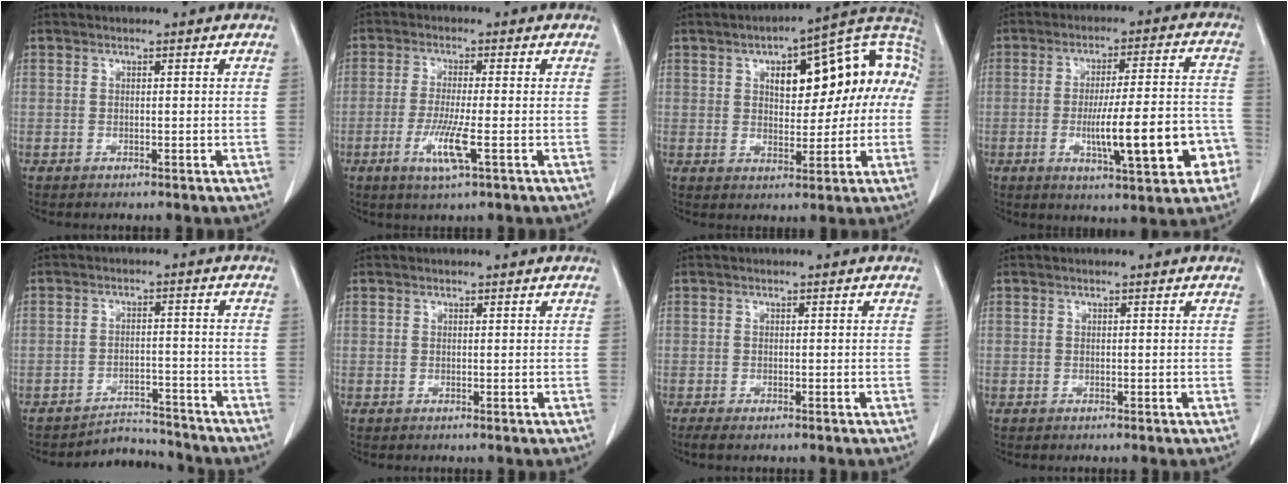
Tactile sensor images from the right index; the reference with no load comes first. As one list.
[{"total": 5.9, "force": [-2.1, 0.0, 5.5], "torque": [-0.115, -0.014, -0.038]}, {"total": 17.6, "force": [3.6, 7.4, 15.6], "torque": [-0.214, 0.047, 0.047]}, {"total": 14.4, "force": [-4.4, 2.4, 13.5], "torque": [-0.207, 0.015, -0.055]}, {"total": 5.3, "force": [-5.1, 1.0, -1.2], "torque": [0.020, 0.020, -0.077]}, {"total": 0.0}, {"total": 2.0, "force": [-1.5, 0.4, 1.3], "torque": [-0.021, -0.006, -0.020]}, {"total": 0.0}]